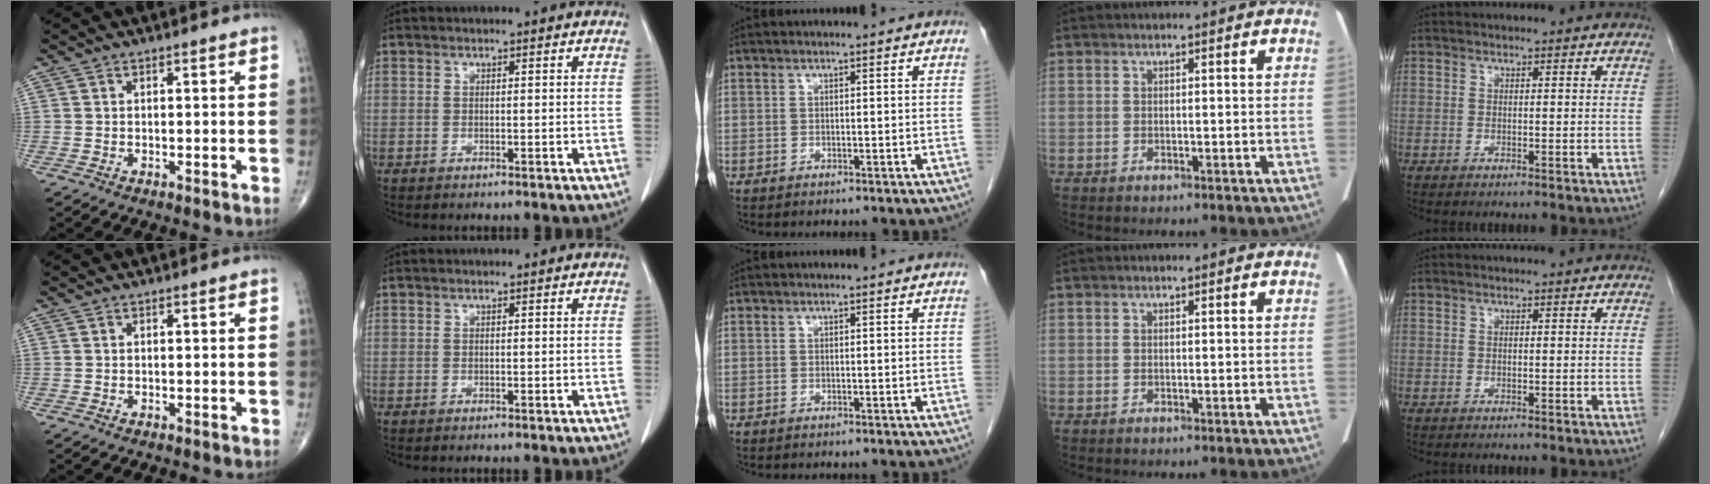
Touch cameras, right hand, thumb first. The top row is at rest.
{}